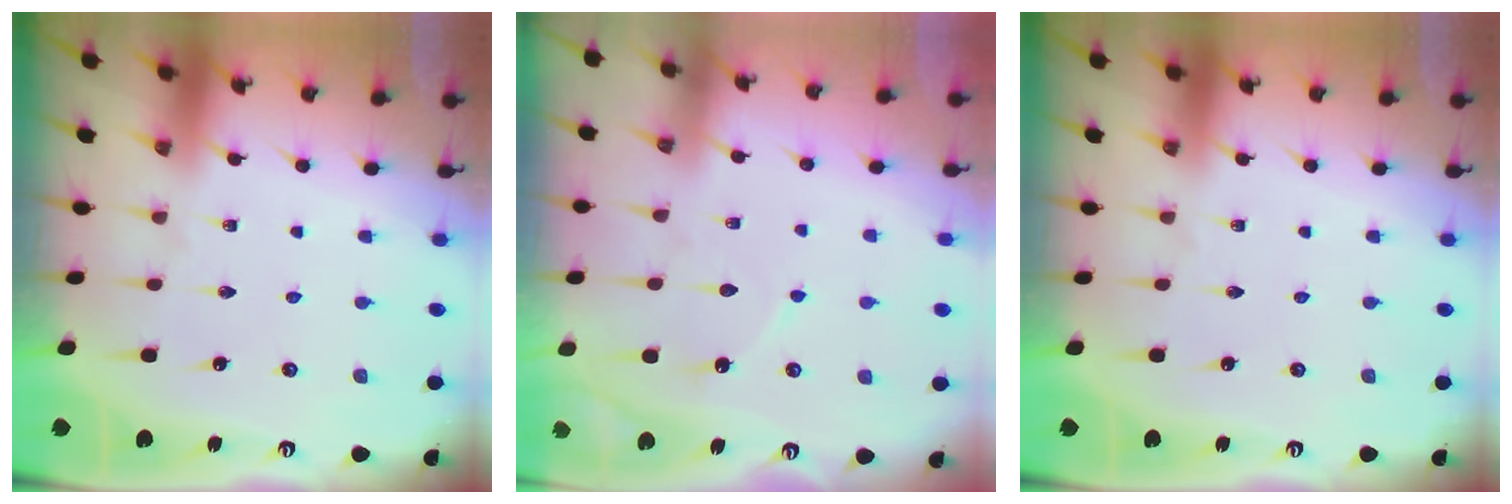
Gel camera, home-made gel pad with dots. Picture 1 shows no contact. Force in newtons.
{"total": 5.0, "press": 4.9, "slide": 0.6}
{"total": 0.0}